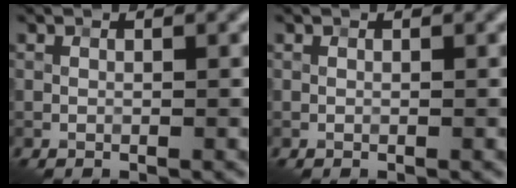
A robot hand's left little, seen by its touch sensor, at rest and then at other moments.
{"total": 0.0}